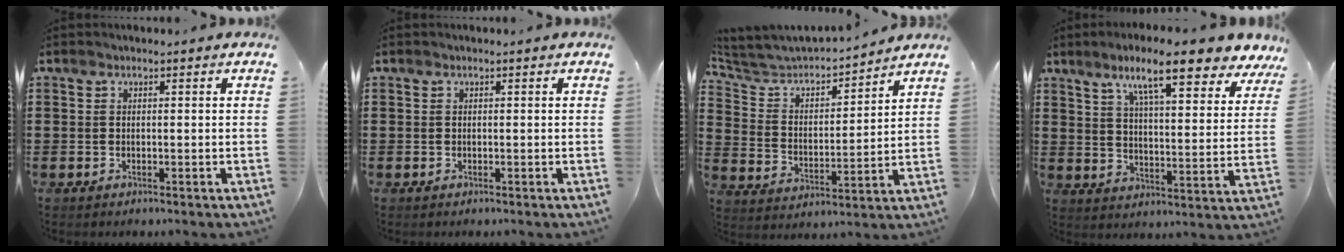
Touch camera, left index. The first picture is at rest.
{"total": 0.0}
{"total": 4.5, "force": [4.2, 1.3, 1.1], "torque": [-0.049, -0.031, 0.063]}
{"total": 10.4, "force": [7.6, 1.4, 7.0], "torque": [-0.130, -0.018, 0.127]}